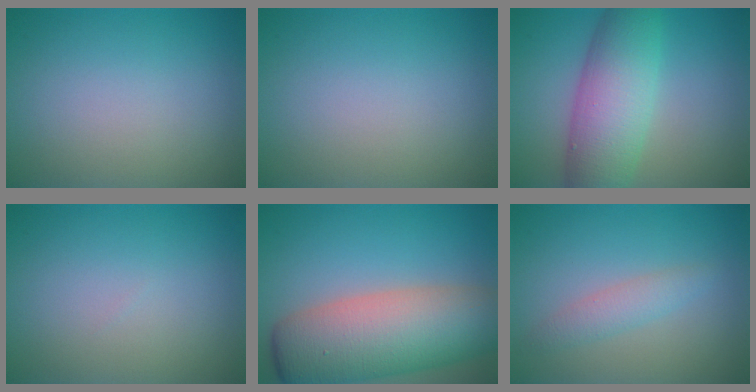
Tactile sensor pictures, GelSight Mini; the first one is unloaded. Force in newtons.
{"total": 0.0}
{"total": 7.9, "press": 7.9, "slide": 0.2}
{"total": 0.0}
{"total": 11.7, "press": 11.7, "slide": 0.5}
{"total": 1.8, "press": 1.8, "slide": 0.0}